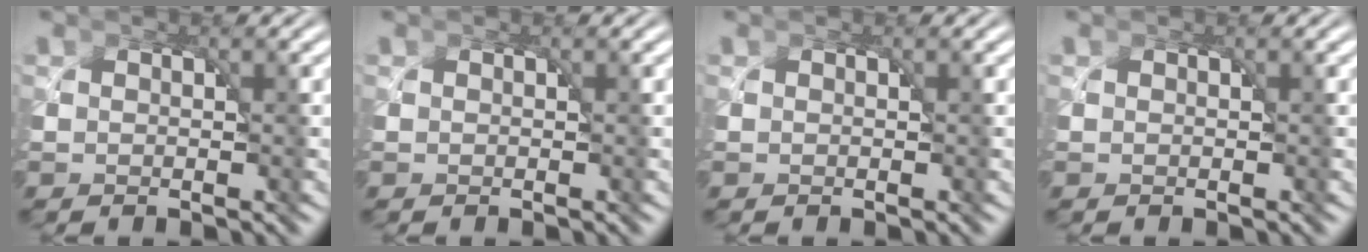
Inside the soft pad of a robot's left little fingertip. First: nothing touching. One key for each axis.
{"total": 0.0}
{"total": 0.0}
{"total": 0.0}